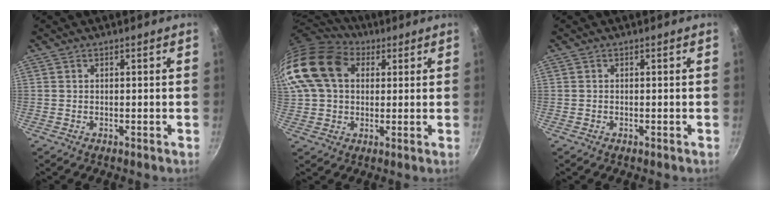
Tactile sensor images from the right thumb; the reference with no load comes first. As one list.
[{"total": 18.0, "force": [4.8, 13.1, 11.3], "torque": [-0.223, 0.027, 0.073]}, {"total": 0.0}]